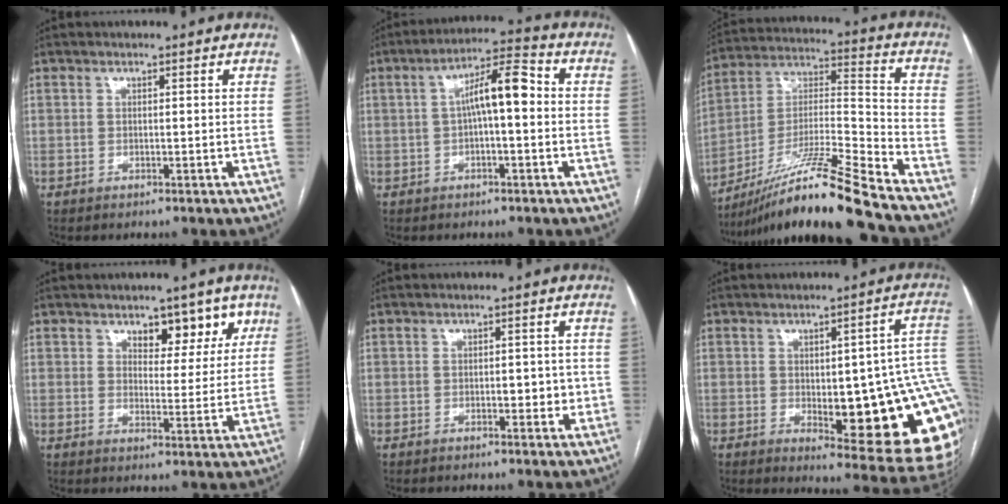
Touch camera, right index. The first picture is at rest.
{"total": 7.9, "force": [0.3, 1.7, 7.8], "torque": [-0.133, 0.032, 0.003]}
{"total": 18.3, "force": [-14.8, -2.2, 10.4], "torque": [-0.202, -0.004, -0.268]}
{"total": 6.6, "force": [4.1, 3.6, 3.6], "torque": [-0.028, 0.005, 0.059]}
{"total": 3.2, "force": [-0.6, 1.5, 2.7], "torque": [-0.032, 0.009, -0.005]}
{"total": 22.4, "force": [-1.8, 5.6, 21.6], "torque": [-0.177, 0.014, -0.001]}